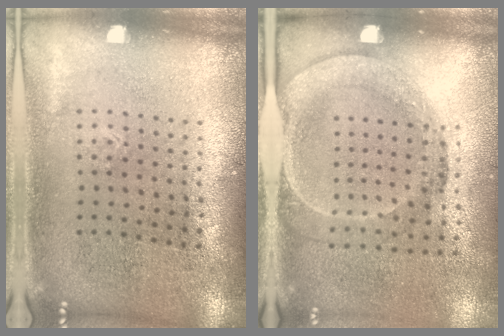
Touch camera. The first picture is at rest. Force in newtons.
{"total": 1.7, "press": 1.2, "slide": 1.2}